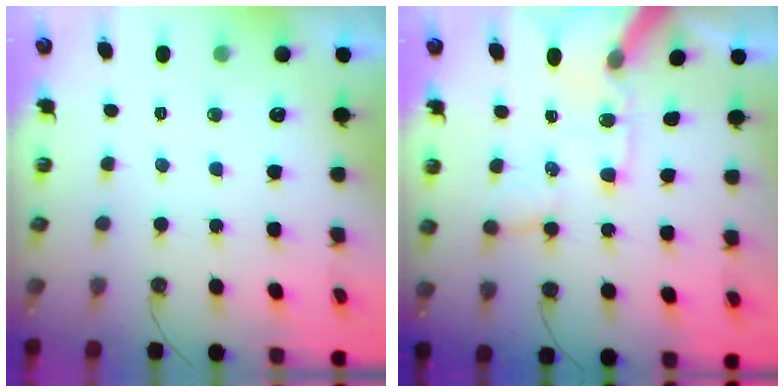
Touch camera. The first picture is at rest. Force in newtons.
{"total": 12.7, "press": 12.6, "slide": 1.6}